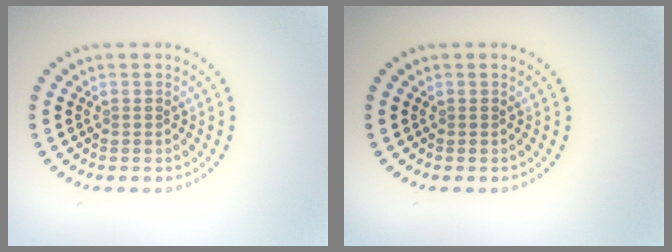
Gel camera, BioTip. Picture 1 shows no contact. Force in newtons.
{"total": 0.0}